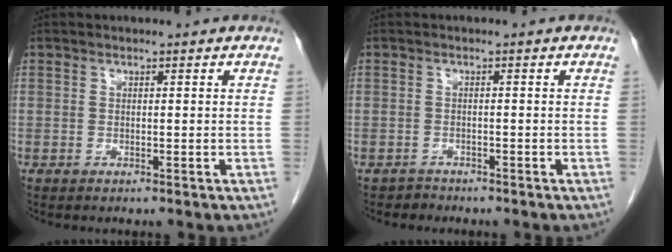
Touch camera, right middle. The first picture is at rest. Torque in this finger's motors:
{"motor_torque": [-0.49, -0.17, -0.13, -0.02]}